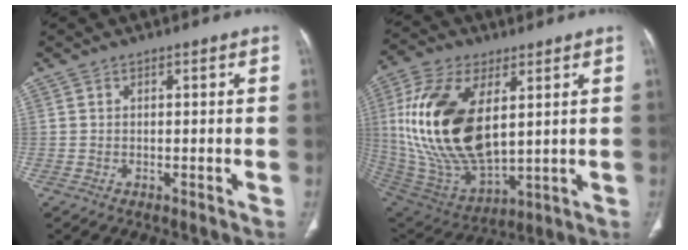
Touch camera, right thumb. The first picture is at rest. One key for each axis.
{"total": 24.1, "fx": 4.6, "fy": 12.7, "fz": 20.0, "tx": -0.401, "ty": -0.027, "tz": 0.096}